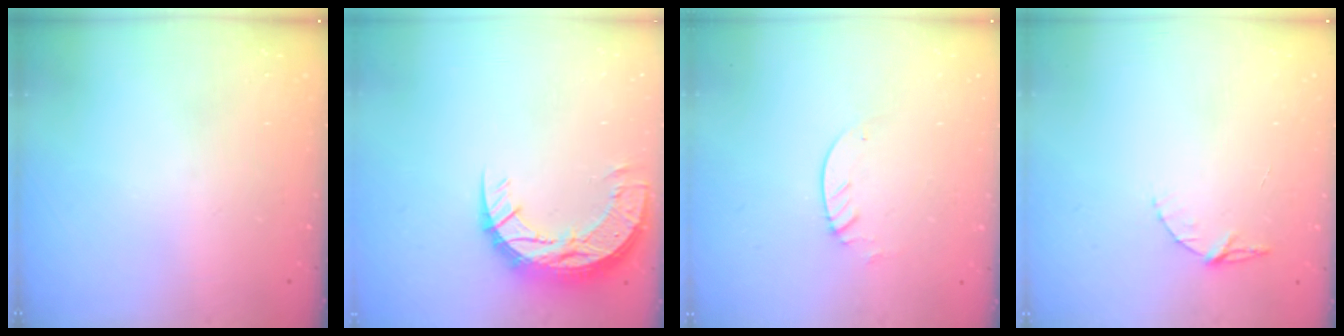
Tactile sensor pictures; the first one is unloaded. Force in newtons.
{"total": 13.2, "press": 13.2, "slide": 0.9}
{"total": 2.3, "press": 2.3, "slide": 0.2}
{"total": 5.2, "press": 5.1, "slide": 0.5}